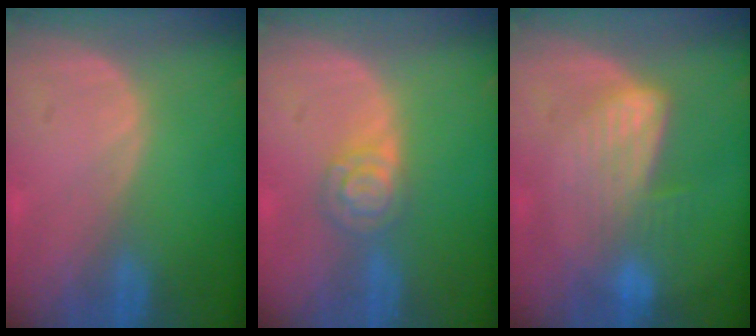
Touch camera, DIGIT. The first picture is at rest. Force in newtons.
{"total": 4.6, "press": 4.2, "slide": 2.0}
{"total": 6.7, "press": 6.3, "slide": 2.4}